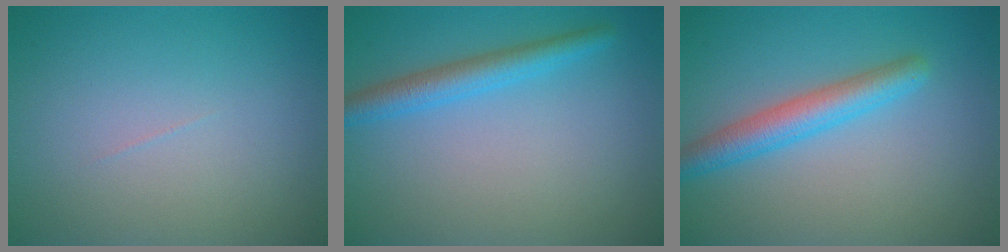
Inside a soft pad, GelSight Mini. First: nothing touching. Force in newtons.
{"total": 3.0, "press": 3.0, "slide": 0.2}
{"total": 3.7, "press": 3.7, "slide": 0.1}